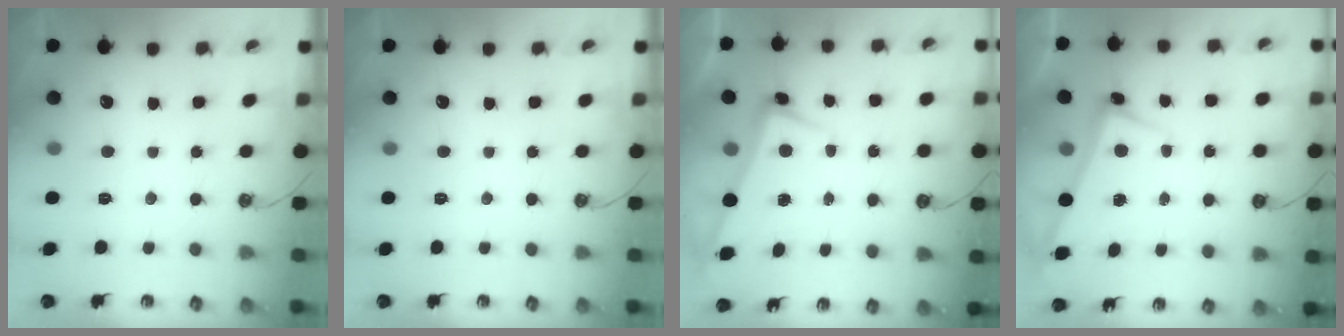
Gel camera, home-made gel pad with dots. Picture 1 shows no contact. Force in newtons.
{"total": 0.0}
{"total": 2.4, "press": 2.2, "slide": 0.8}
{"total": 2.9, "press": 2.8, "slide": 0.4}